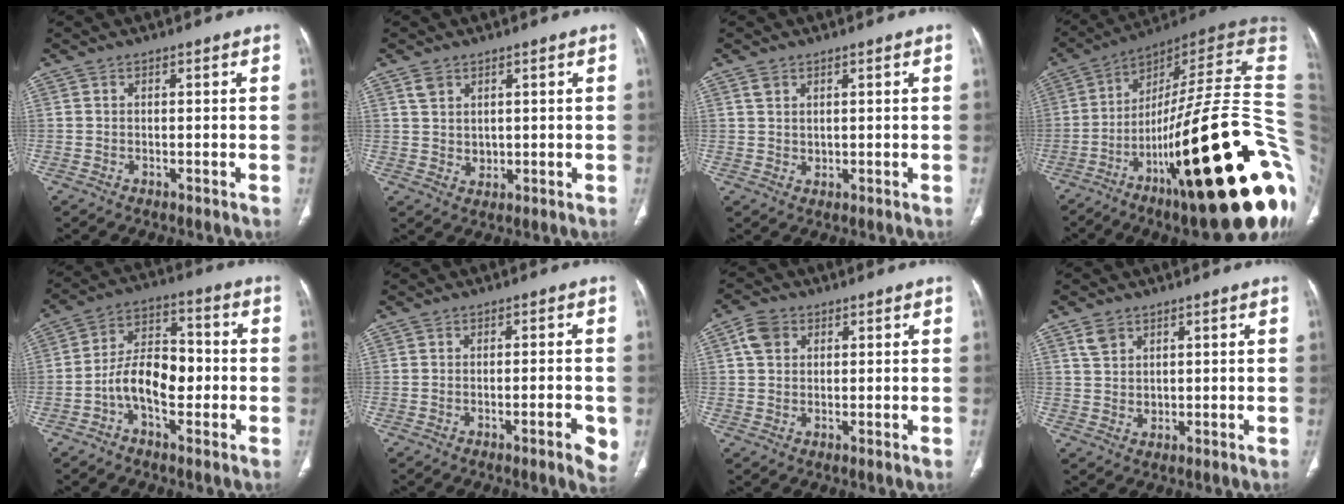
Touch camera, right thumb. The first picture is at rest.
{"total": 3.4, "force": [1.9, 2.5, 1.4], "torque": [-0.020, -0.014, 0.045]}
{"total": 2.0, "force": [1.3, 1.4, 0.8], "torque": [-0.011, -0.007, 0.028]}
{"total": 38.4, "force": [-9.9, 8.3, 36.1], "torque": [-0.430, 0.059, -0.154]}
{"total": 10.9, "force": [-2.6, 6.3, 8.5], "torque": [-0.125, 0.040, -0.055]}
{"total": 4.8, "force": [-1.7, 0.9, 4.4], "torque": [-0.050, -0.001, -0.020]}
{"total": 4.5, "force": [1.7, 3.5, 2.3], "torque": [-0.035, 0.004, 0.033]}
{"total": 3.7, "force": [2.2, 2.5, 1.4], "torque": [-0.019, -0.013, 0.051]}